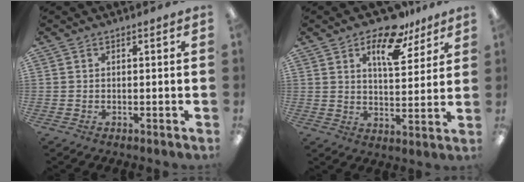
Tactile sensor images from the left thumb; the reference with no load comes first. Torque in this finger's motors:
{"motor_torque": [0.02, -0.02, -0.05, -0.06, 0.06]}